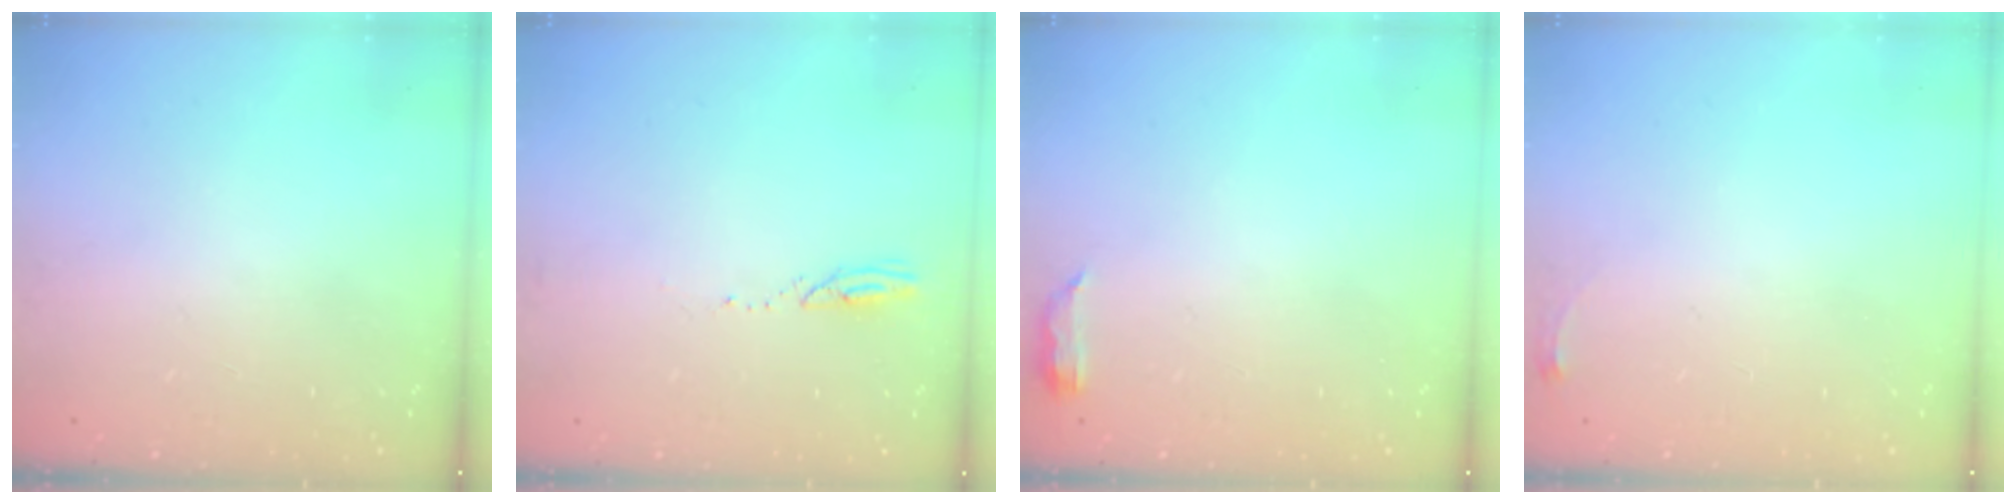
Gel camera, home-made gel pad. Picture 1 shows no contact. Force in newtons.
{"total": 2.4, "press": 2.4, "slide": 0.3}
{"total": 5.1, "press": 4.8, "slide": 1.7}
{"total": 2.8, "press": 2.8, "slide": 0.4}